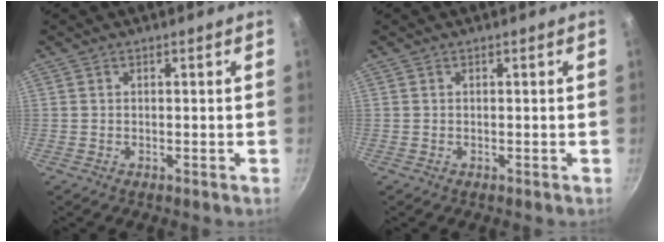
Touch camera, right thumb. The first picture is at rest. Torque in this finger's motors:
{"motor_torque": [-0.01, 0.01, -0.09, -0.09, 0.00]}